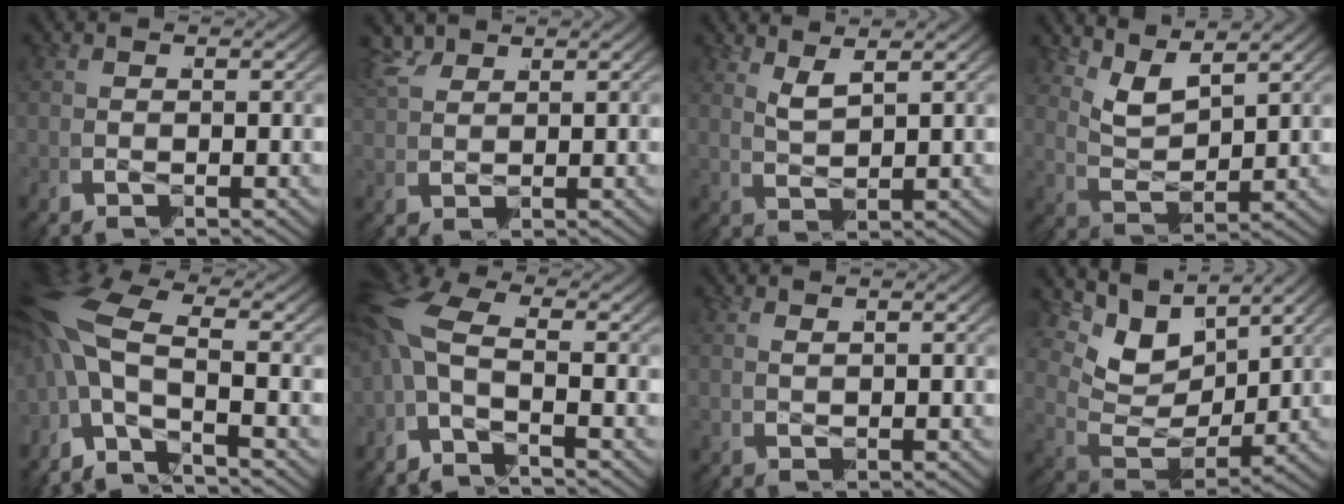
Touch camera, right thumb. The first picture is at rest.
{"total": 1.9, "force": [1.9, 0.0, -0.1], "torque": [0.010, 0.011, 0.036]}
{"total": 2.4, "force": [1.9, 0.6, 1.5], "torque": [-0.024, 0.007, 0.036]}
{"total": 4.7, "force": [2.0, 2.8, 3.2], "torque": [-0.075, -0.014, 0.043]}
{"total": 7.4, "force": [-2.2, 4.9, 5.1], "torque": [-0.133, -0.026, -0.036]}
{"total": 5.4, "force": [-1.2, 3.5, 4.0], "torque": [-0.110, -0.014, -0.027]}
{"total": 1.3, "force": [0.9, -0.8, -0.6], "torque": [0.024, 0.011, 0.015]}
{"total": 7.1, "force": [1.2, 5.2, 4.7], "torque": [-0.109, -0.025, 0.032]}